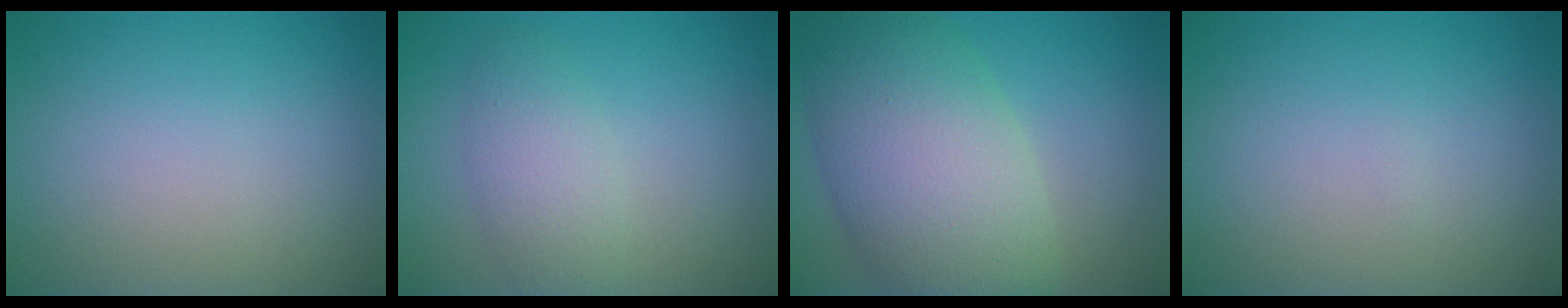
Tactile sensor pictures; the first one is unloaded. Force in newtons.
{"total": 3.2, "press": 3.2, "slide": 0.1}
{"total": 10.9, "press": 10.9, "slide": 0.7}
{"total": 0.0}